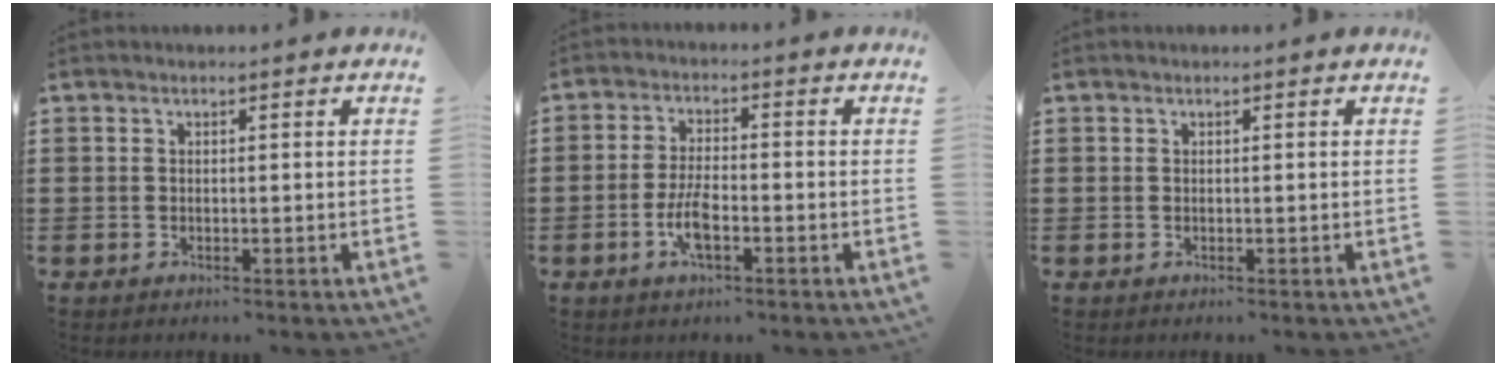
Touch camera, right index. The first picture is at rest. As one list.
[{"total": 5.1, "force": [-1.9, 1.8, 4.3], "torque": [-0.101, -0.001, -0.043]}, {"total": 0.0}]